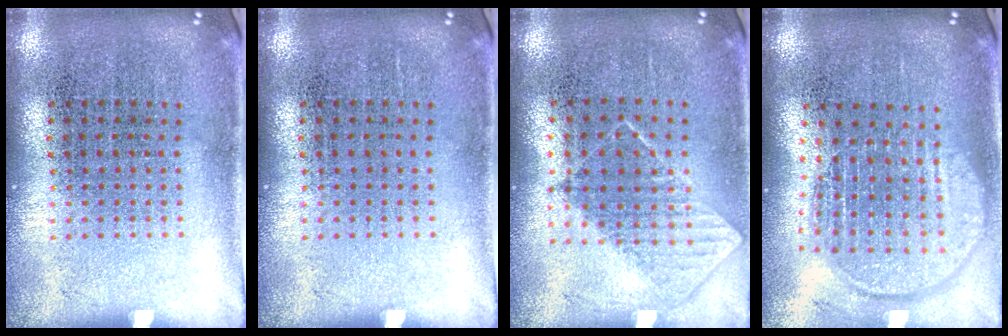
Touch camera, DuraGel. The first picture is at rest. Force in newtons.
{"total": 0.0}
{"total": 0.7, "press": 0.7, "slide": 0.2}
{"total": 1.9, "press": 1.6, "slide": 0.9}